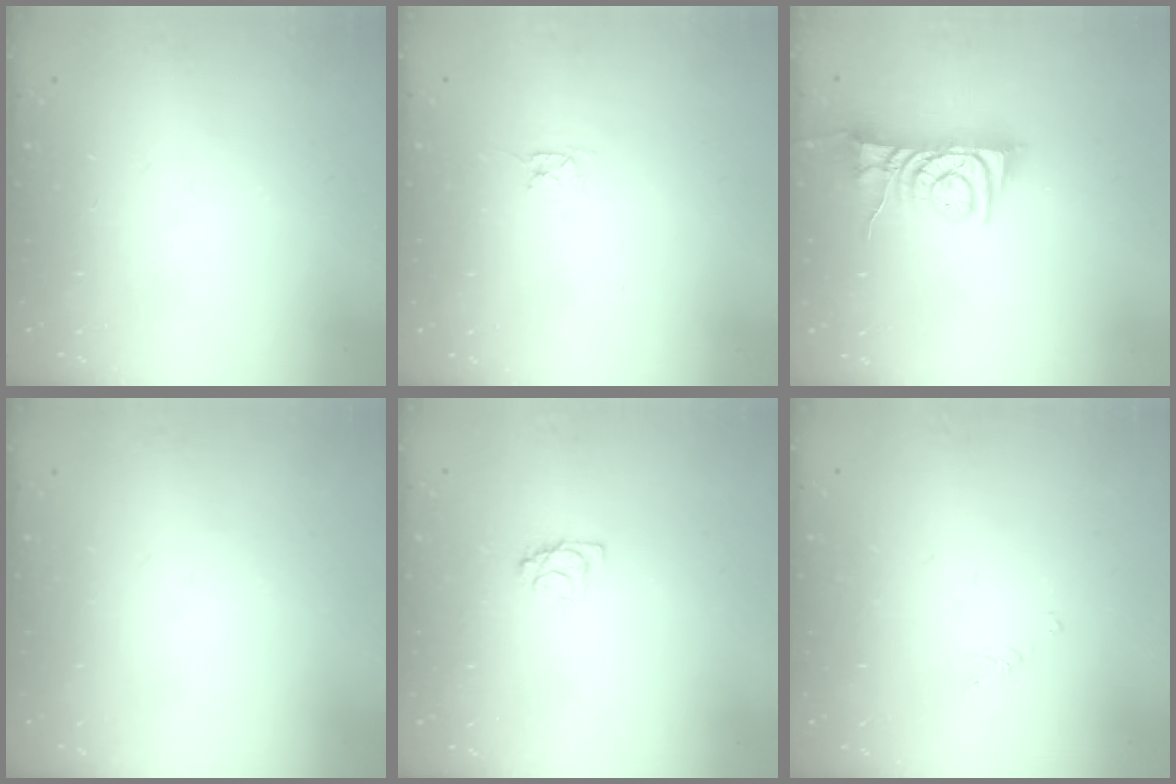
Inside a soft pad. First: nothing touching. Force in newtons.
{"total": 2.8, "press": 2.8, "slide": 0.3}
{"total": 8.8, "press": 8.8, "slide": 0.5}
{"total": 0.0}
{"total": 3.6, "press": 3.6, "slide": 0.4}
{"total": 1.2, "press": 1.2, "slide": 0.2}